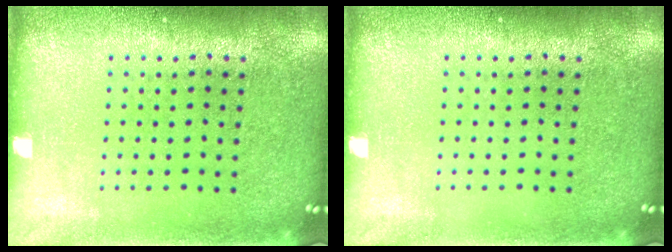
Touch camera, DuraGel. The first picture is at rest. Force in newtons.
{"total": 0.0}